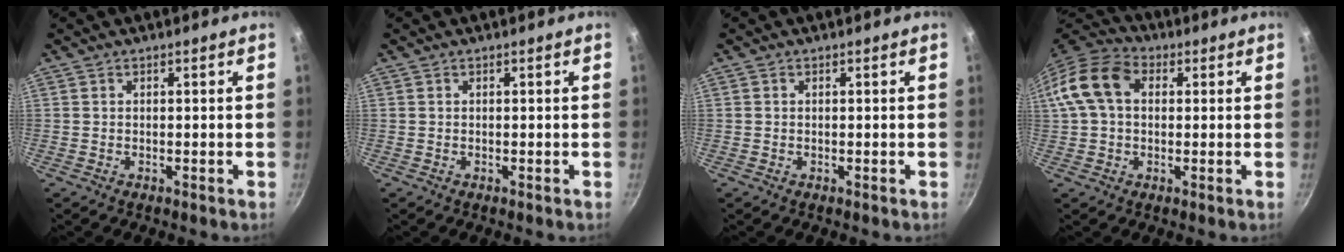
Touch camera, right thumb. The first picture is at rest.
{"total": 0.0}
{"total": 0.0}
{"total": 12.5, "force": [2.3, 8.8, 8.6], "torque": [-0.148, 0.030, 0.025]}